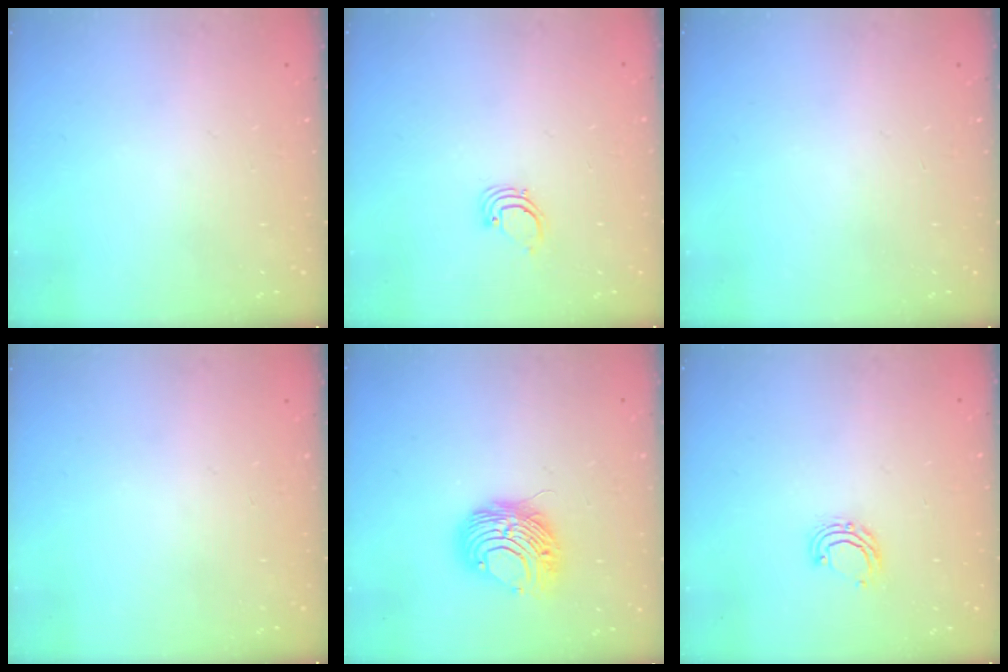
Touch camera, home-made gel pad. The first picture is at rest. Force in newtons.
{"total": 1.9, "press": 1.9, "slide": 0.1}
{"total": 0.0}
{"total": 0.0}
{"total": 9.1, "press": 9.1, "slide": 0.6}
{"total": 5.6, "press": 5.6, "slide": 1.0}